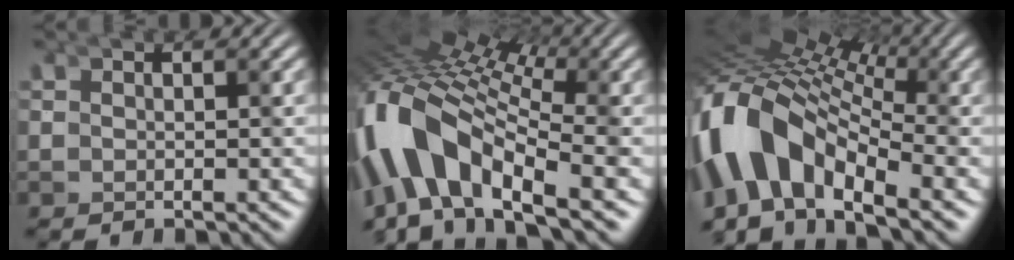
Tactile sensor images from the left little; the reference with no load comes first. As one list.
[{"total": 10.4, "force": [-4.2, 6.4, 7.1], "torque": [-0.199, -0.054, -0.052]}, {"total": 10.8, "force": [-4.1, 7.8, 6.3], "torque": [-0.189, -0.051, -0.062]}]